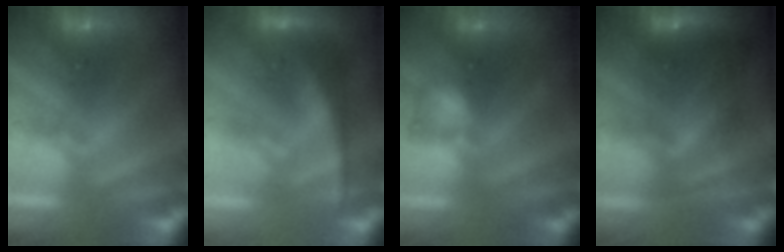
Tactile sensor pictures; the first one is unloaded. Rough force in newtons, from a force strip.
{"total": 2.7}
{"total": 2.1}
{"total": 7.5}